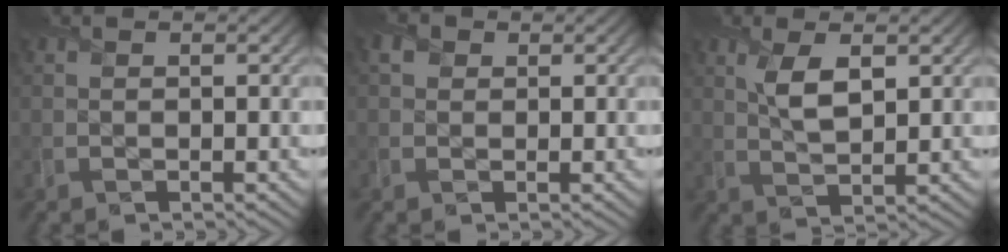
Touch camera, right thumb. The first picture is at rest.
{"total": 1.7, "force": [0.5, 1.5, 0.5], "torque": [-0.012, -0.001, 0.004]}
{"total": 4.5, "force": [1.7, 1.9, 3.7], "torque": [-0.083, 0.000, 0.036]}